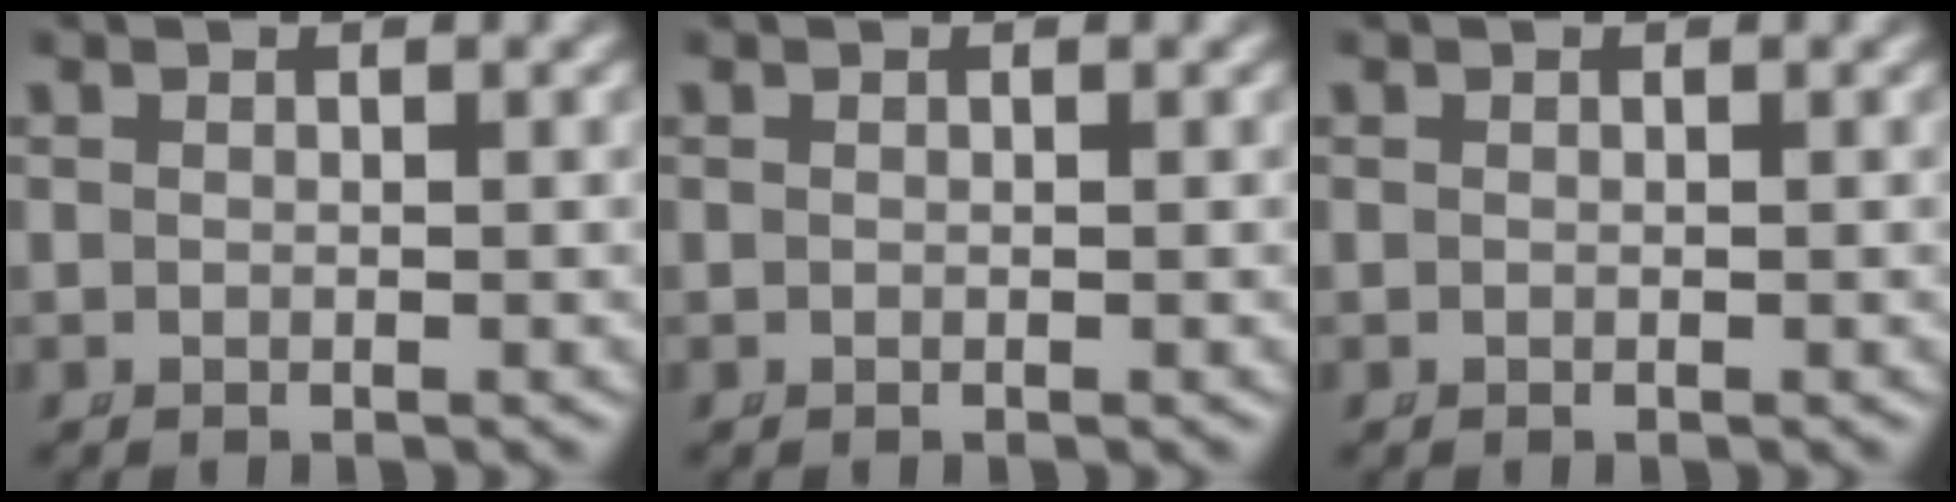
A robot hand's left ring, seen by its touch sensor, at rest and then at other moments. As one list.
[{"total": 0.0}, {"total": 0.0}]